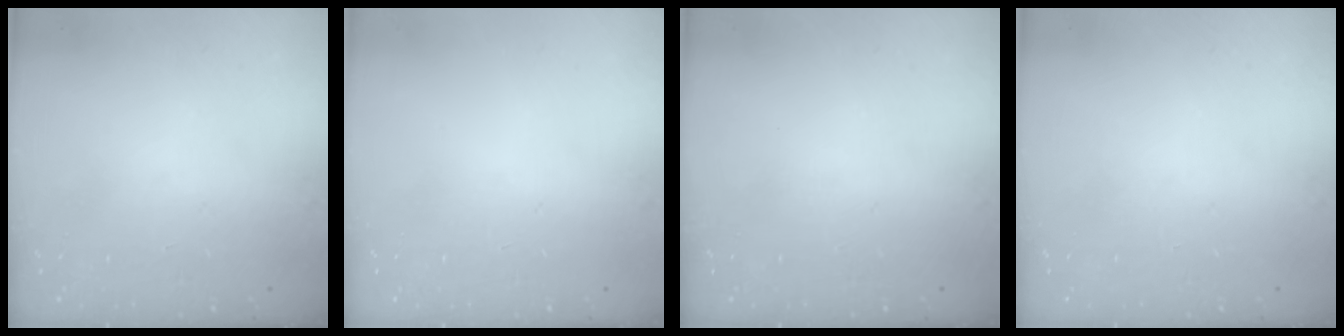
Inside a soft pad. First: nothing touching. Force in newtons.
{"total": 0.0}
{"total": 0.0}
{"total": 0.0}